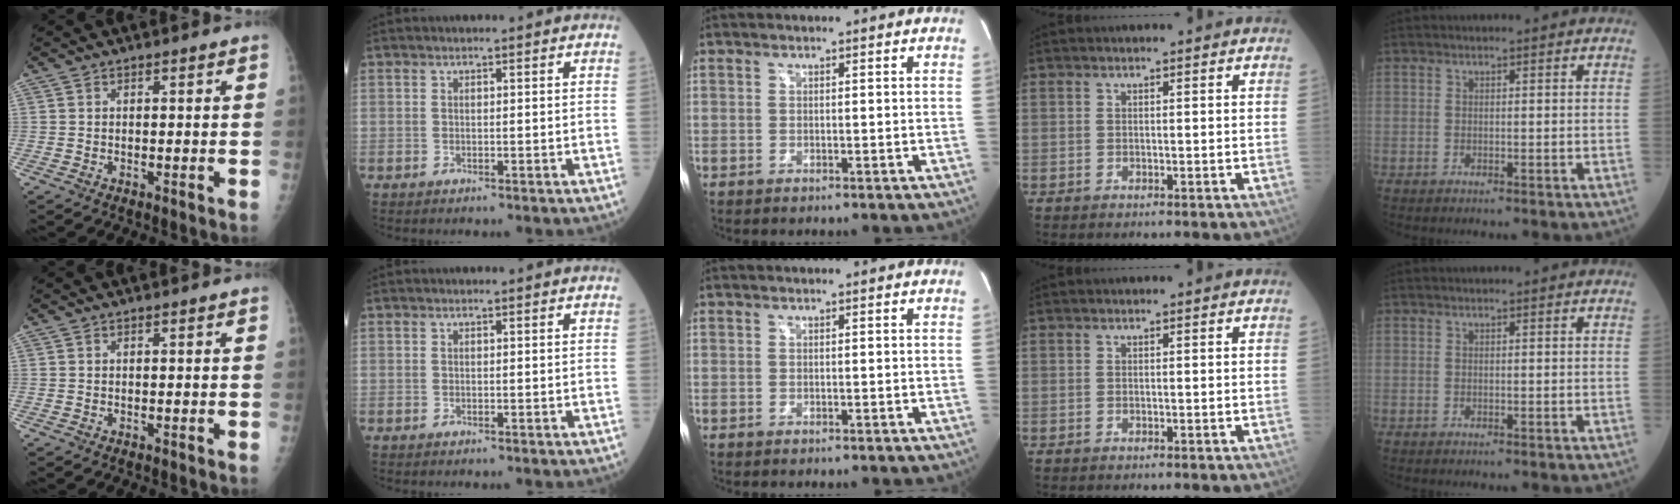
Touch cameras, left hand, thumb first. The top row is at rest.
{}